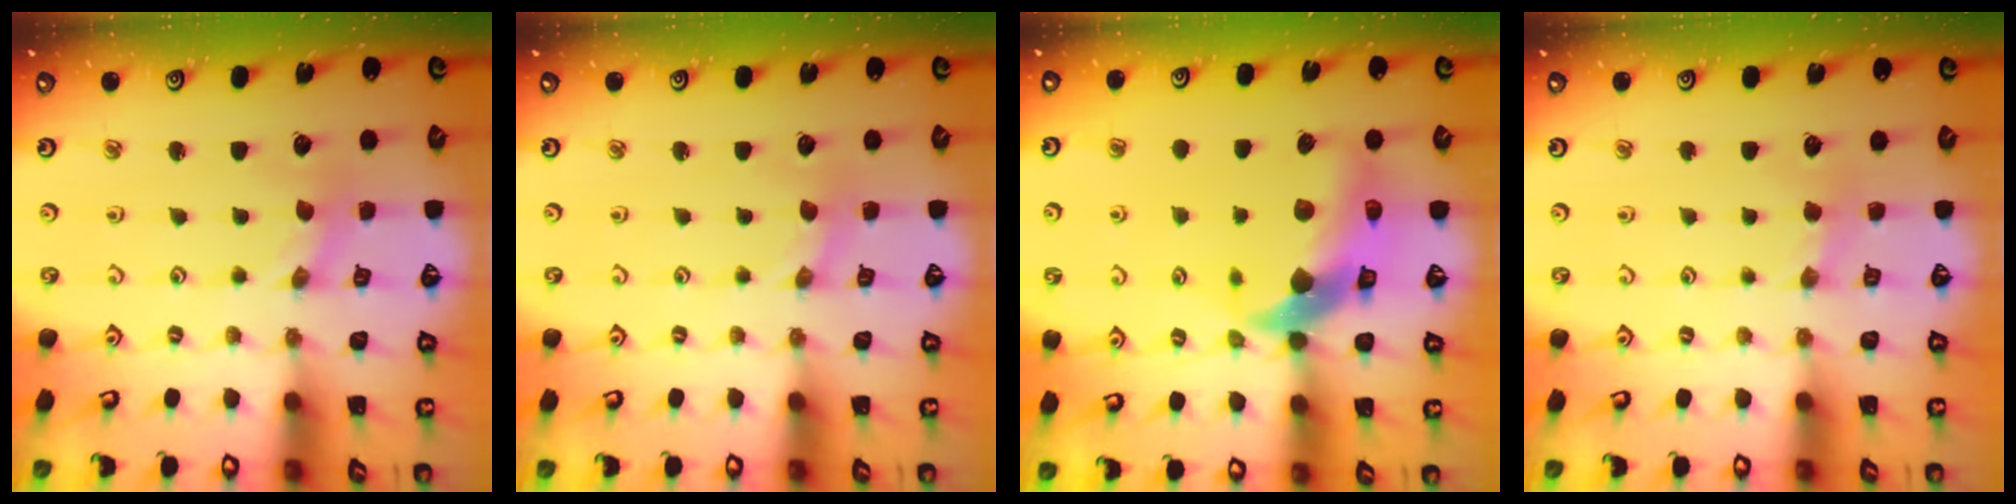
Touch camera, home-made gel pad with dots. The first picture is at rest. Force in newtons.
{"total": 0.0}
{"total": 14.0, "press": 13.8, "slide": 2.1}
{"total": 2.6, "press": 2.6, "slide": 0.4}